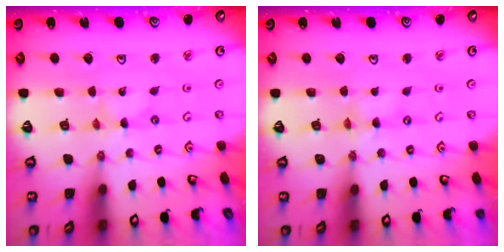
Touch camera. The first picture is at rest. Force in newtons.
{"total": 0.0}